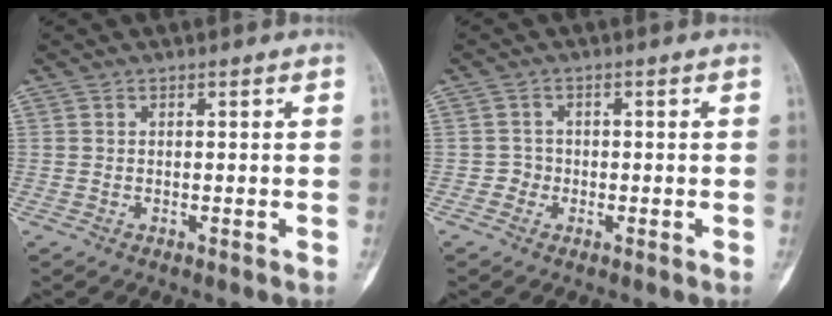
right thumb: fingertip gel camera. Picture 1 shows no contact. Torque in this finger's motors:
{"motor_torque": [-0.25, 0.08, 0.21, -0.09, -0.09]}